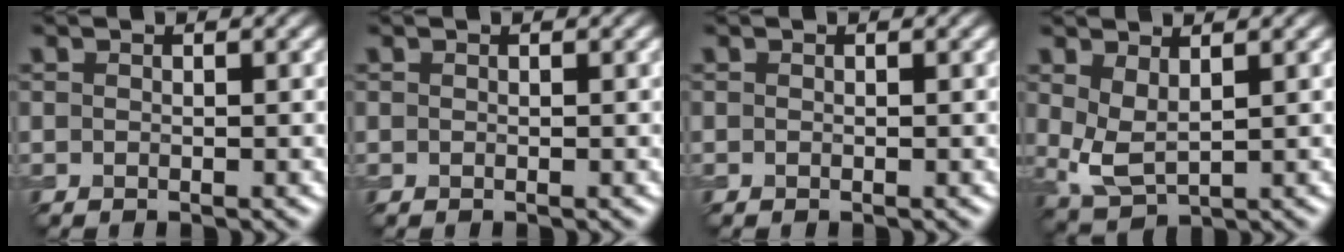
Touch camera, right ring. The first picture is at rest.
{"total": 0.0}
{"total": 0.0}
{"total": 3.0, "force": [1.1, 1.4, 2.4], "torque": [-0.059, -0.010, 0.027]}